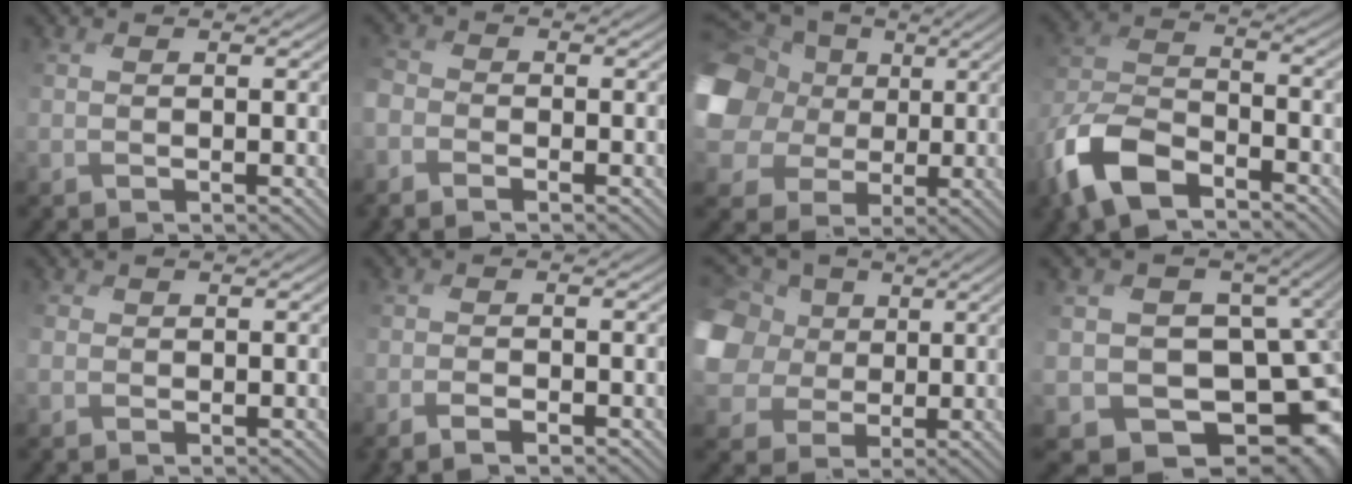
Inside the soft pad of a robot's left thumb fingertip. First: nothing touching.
{"total": 2.1, "force": [-1.7, 1.3, 0.4], "torque": [-0.013, 0.003, -0.047]}
{"total": 17.8, "force": [2.0, 15.1, 9.2], "torque": [-0.289, 0.014, 0.030]}
{"total": 10.6, "force": [-7.3, 4.9, 6.0], "torque": [-0.137, -0.005, -0.162]}
{"total": 1.6, "force": [0.1, 1.6, -0.2], "torque": [-0.008, -0.003, -0.004]}
{"total": 1.3, "force": [-1.1, -0.2, 0.6], "torque": [-0.008, 0.008, -0.025]}
{"total": 12.9, "force": [1.6, 11.1, 6.3], "torque": [-0.240, 0.004, 0.014]}
{"total": 13.6, "force": [-3.0, 10.7, 7.7], "torque": [-0.102, -0.016, -0.015]}